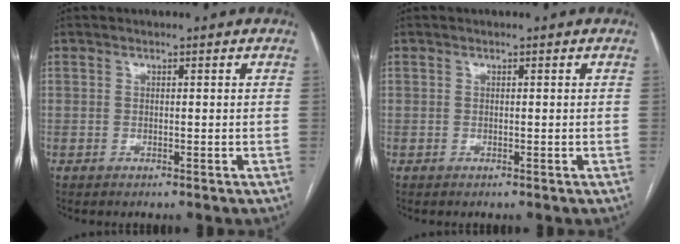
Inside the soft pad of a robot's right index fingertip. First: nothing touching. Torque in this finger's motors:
{"motor_torque": [0.00, 0.00, 0.00, 0.00]}